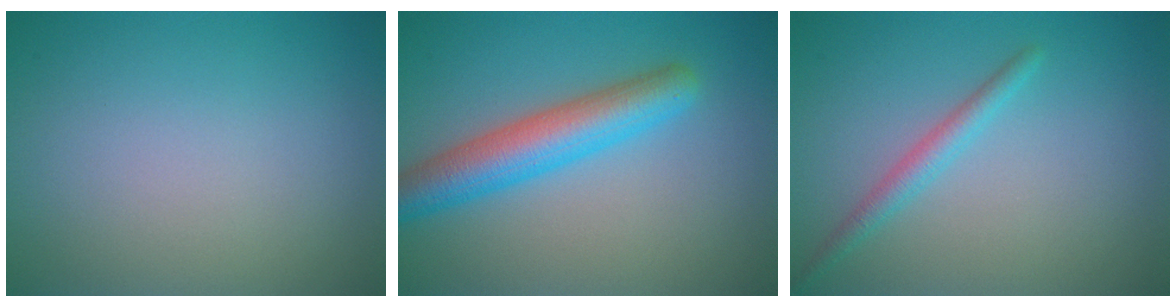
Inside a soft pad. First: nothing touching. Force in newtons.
{"total": 5.6, "press": 5.6, "slide": 0.1}
{"total": 1.9, "press": 1.9, "slide": 0.1}